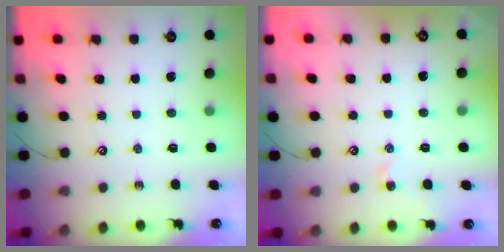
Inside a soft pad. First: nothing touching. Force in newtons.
{"total": 1.3, "press": 1.3, "slide": 0.3}